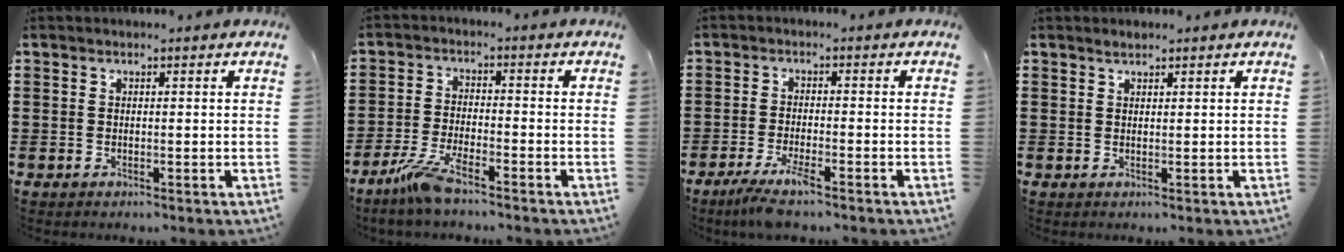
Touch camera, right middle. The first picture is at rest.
{"total": 6.0, "force": [-4.4, 0.8, 3.9], "torque": [-0.097, -0.014, -0.086]}
{"total": 4.2, "force": [-2.9, 0.1, 3.0], "torque": [-0.070, -0.016, -0.056]}
{"total": 0.9, "force": [0.9, 0.4, 0.1], "torque": [-0.004, 0.002, 0.016]}